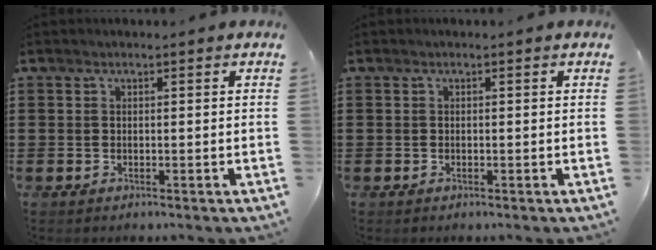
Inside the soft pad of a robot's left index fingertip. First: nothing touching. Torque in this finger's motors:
{"motor_torque": [-0.98, 1.16, -0.06, -0.01]}